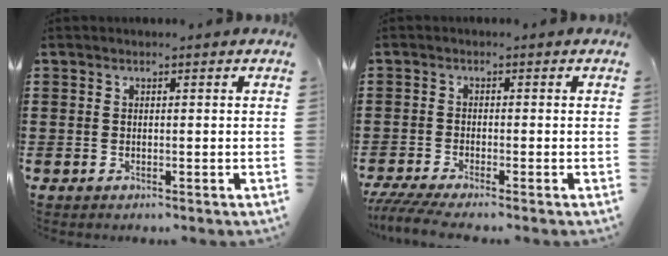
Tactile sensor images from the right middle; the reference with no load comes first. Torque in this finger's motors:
{"motor_torque": [0.85, -0.76, 0.37, 0.13]}